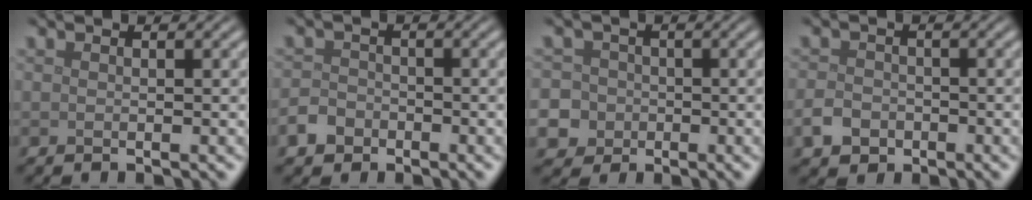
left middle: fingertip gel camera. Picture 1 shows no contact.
{"total": 2.3, "force": [-1.4, 1.7, 0.7], "torque": [-0.009, 0.002, -0.032]}
{"total": 9.8, "force": [-3.3, 8.9, 2.3], "torque": [-0.061, -0.010, -0.092]}
{"total": 2.5, "force": [-1.2, 1.9, 1.0], "torque": [-0.017, -0.002, -0.026]}